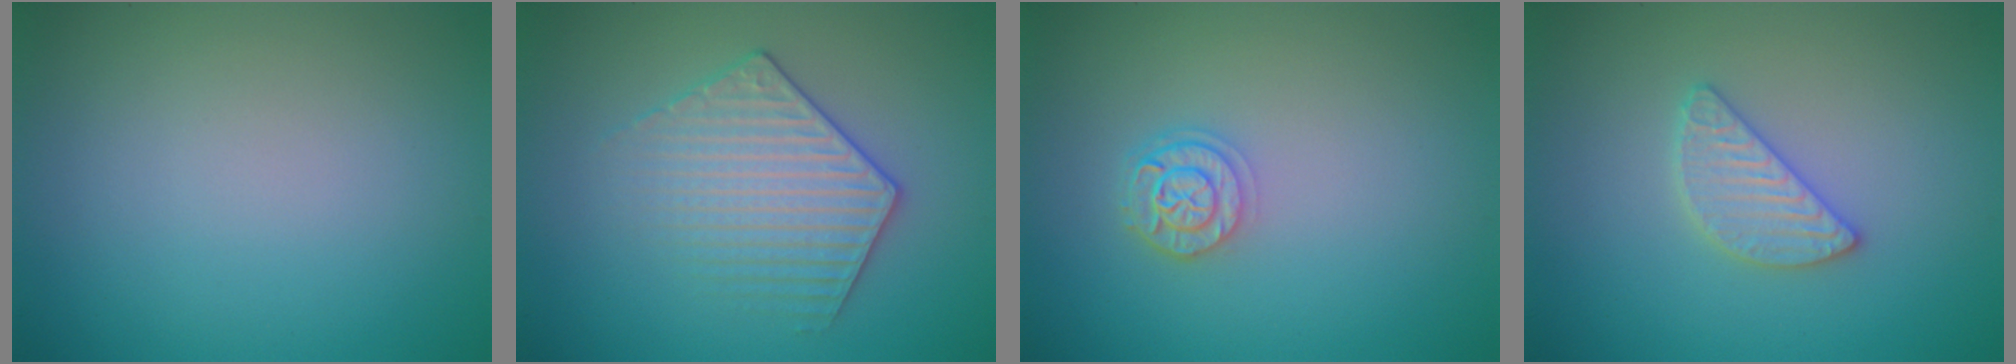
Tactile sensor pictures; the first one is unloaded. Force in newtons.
{"total": 3.5, "press": 3.4, "slide": 0.7}
{"total": 2.5, "press": 2.0, "slide": 1.4}
{"total": 2.6, "press": 2.6, "slide": 0.3}